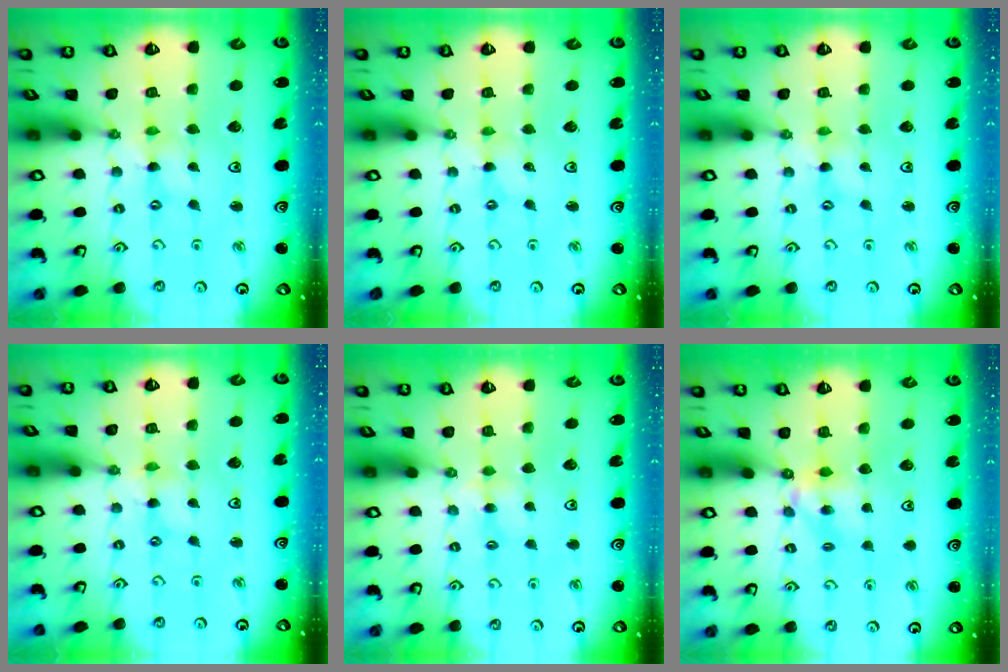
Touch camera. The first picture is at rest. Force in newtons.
{"total": 0.0}
{"total": 0.0}
{"total": 1.5, "press": 1.5, "slide": 0.2}
{"total": 2.4, "press": 2.4, "slide": 0.4}
{"total": 4.7, "press": 4.7, "slide": 0.4}